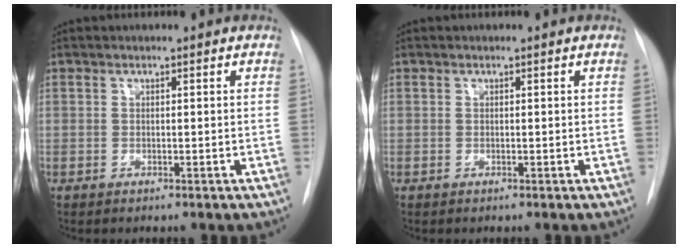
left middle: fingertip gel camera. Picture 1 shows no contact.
{"total": 0.0}